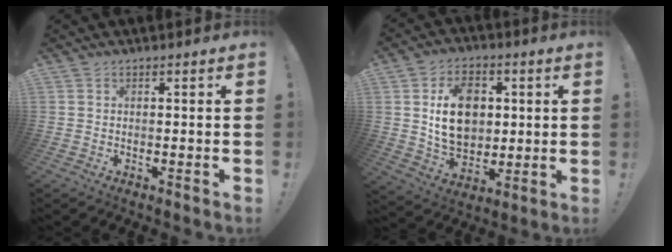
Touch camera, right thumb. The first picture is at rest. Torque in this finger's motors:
{"motor_torque": [1.58, 2.30, 0.53, -0.27, 0.10]}